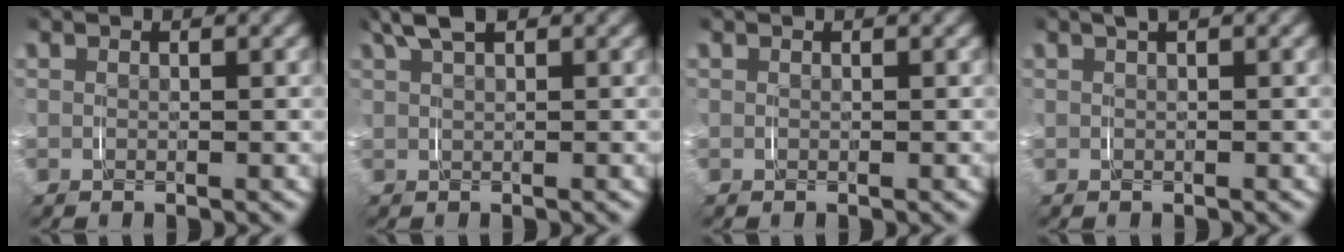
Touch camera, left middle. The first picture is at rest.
{"total": 3.0, "force": [2.2, 0.8, 1.8], "torque": [-0.041, 0.009, 0.040]}
{"total": 0.0}
{"total": 1.1, "force": [0.7, 0.1, 0.9], "torque": [-0.012, 0.012, 0.008]}